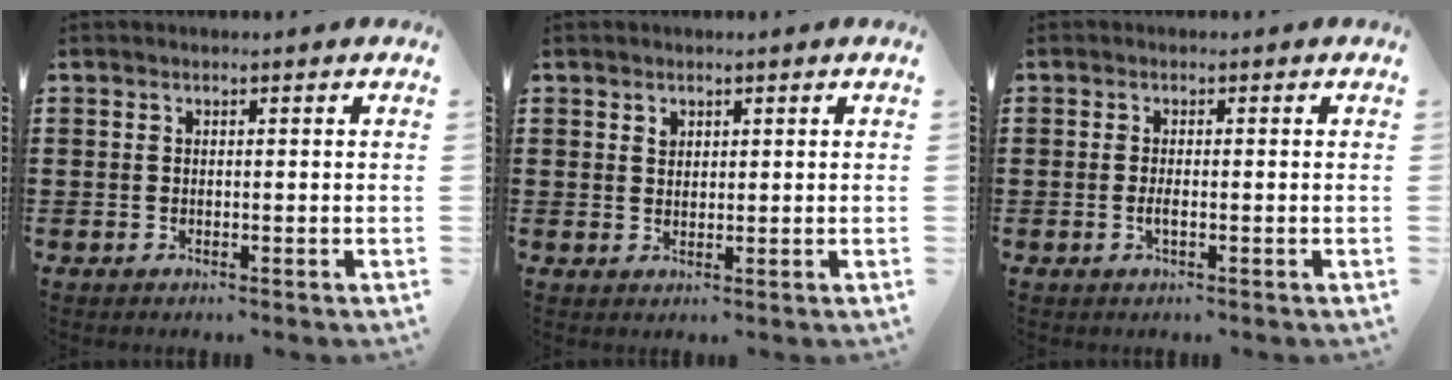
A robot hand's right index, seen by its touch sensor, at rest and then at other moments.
{"total": 1.3, "force": [0.9, 0.9, 0.4], "torque": [-0.001, -0.001, 0.017]}
{"total": 1.2, "force": [-0.4, 0.3, 1.1], "torque": [-0.022, -0.001, -0.006]}